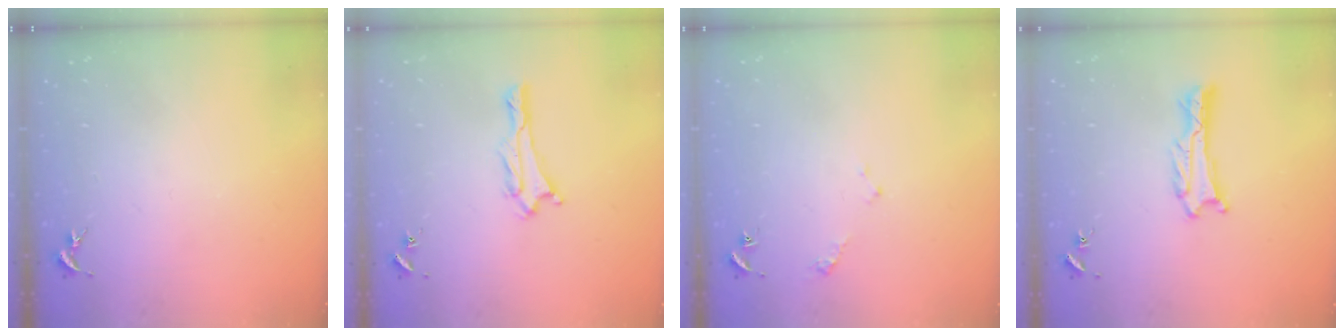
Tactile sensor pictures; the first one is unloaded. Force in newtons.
{"total": 1.7, "press": 1.6, "slide": 0.3}
{"total": 2.3, "press": 2.2, "slide": 0.3}
{"total": 1.1, "press": 1.1, "slide": 0.0}